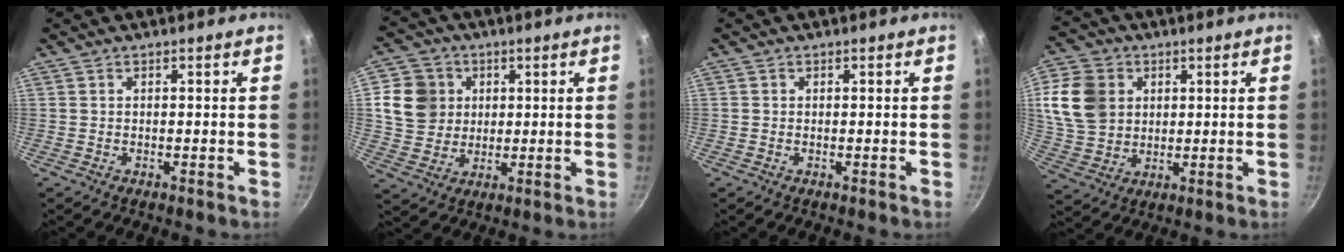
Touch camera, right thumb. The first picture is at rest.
{"total": 10.5, "force": [2.6, 9.3, 4.1], "torque": [-0.048, -0.002, 0.047]}
{"total": 0.0}
{"total": 13.0, "force": [3.3, 10.5, 6.9], "torque": [-0.115, -0.003, 0.070]}